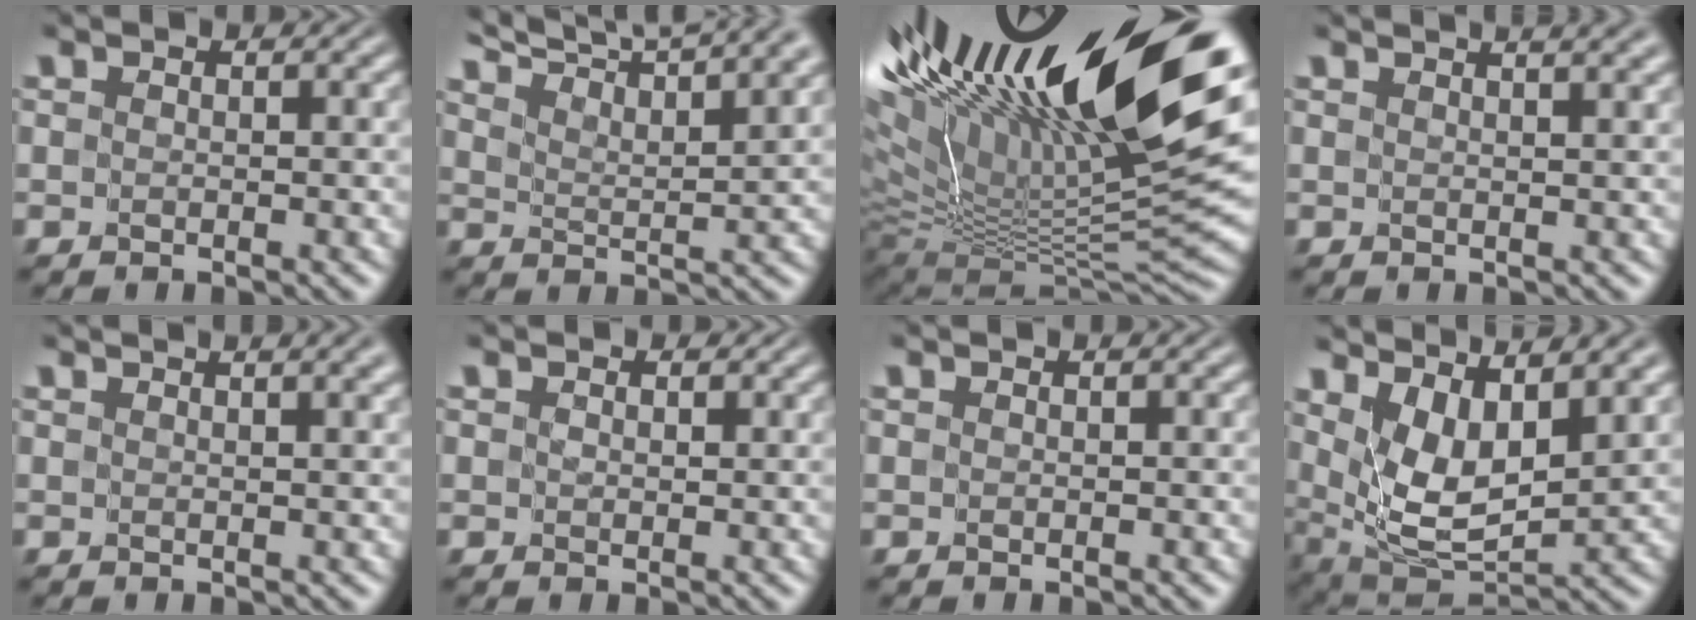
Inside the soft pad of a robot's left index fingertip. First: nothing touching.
{"total": 10.7, "force": [9.5, 2.0, 4.7], "torque": [-0.061, 0.022, 0.105]}
{"total": 19.2, "force": [9.0, 5.2, 16.2], "torque": [-0.239, 0.027, 0.158]}
{"total": 5.4, "force": [3.7, 2.1, 3.2], "torque": [-0.020, 0.027, 0.018]}
{"total": 5.1, "force": [3.3, 2.0, 3.3], "torque": [-0.021, 0.022, 0.014]}
{"total": 0.9, "force": [0.5, 0.7, 0.2], "torque": [-0.002, -0.001, 0.008]}
{"total": 0.0}
{"total": 6.5, "force": [3.3, 2.4, 5.1], "torque": [-0.104, -0.008, 0.066]}